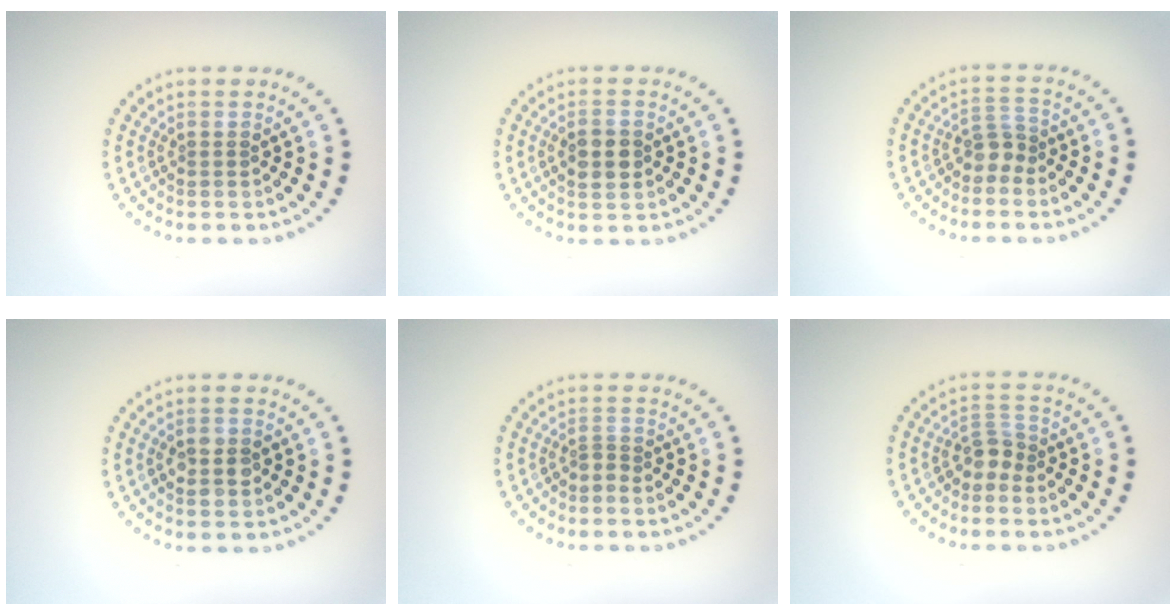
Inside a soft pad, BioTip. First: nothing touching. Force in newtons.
{"total": 2.7, "press": 2.7, "slide": 0.1}
{"total": 2.0, "press": 1.5, "slide": 1.3}
{"total": 2.7, "press": 2.7, "slide": 0.1}
{"total": 0.8, "press": 0.5, "slide": 0.7}
{"total": 1.9, "press": 1.6, "slide": 1.1}